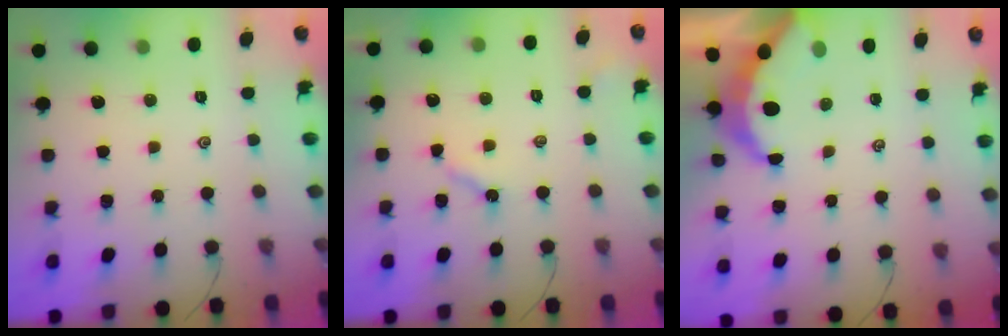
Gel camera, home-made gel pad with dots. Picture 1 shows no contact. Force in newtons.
{"total": 4.0, "press": 4.0, "slide": 0.5}
{"total": 6.3, "press": 6.3, "slide": 0.2}